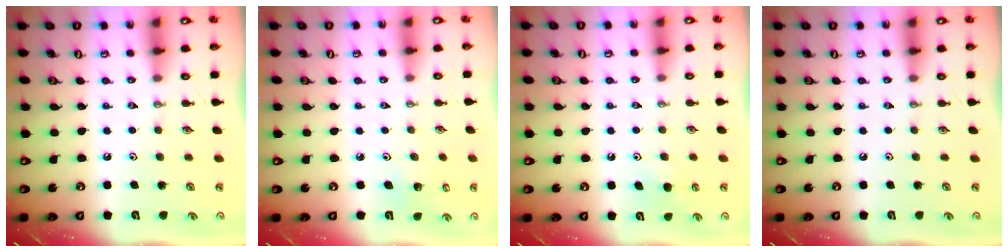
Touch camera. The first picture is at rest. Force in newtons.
{"total": 2.7, "press": 2.6, "slide": 1.0}
{"total": 6.7, "press": 6.7, "slide": 0.5}
{"total": 0.0}